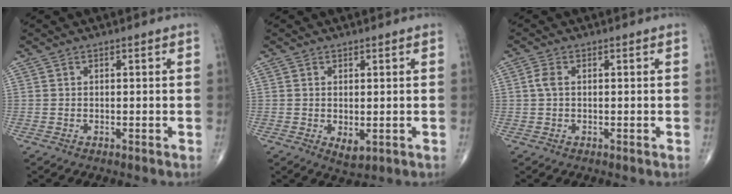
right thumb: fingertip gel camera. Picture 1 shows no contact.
{"total": 2.8, "force": [-0.4, 1.4, 2.4], "torque": [-0.031, -0.007, 0.002]}
{"total": 1.8, "force": [0.2, 1.0, 1.5], "torque": [-0.039, 0.005, 0.002]}